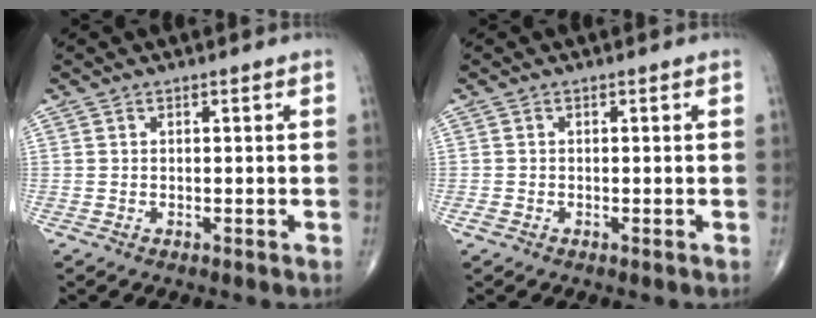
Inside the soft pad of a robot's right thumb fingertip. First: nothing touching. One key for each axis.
{"total": 0.8, "fx": -0.4, "fy": 0.4, "fz": 0.5, "tx": -0.013, "ty": 0.000, "tz": -0.010}